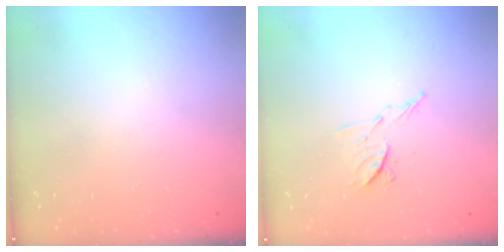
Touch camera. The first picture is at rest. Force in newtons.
{"total": 6.8, "press": 6.7, "slide": 0.8}